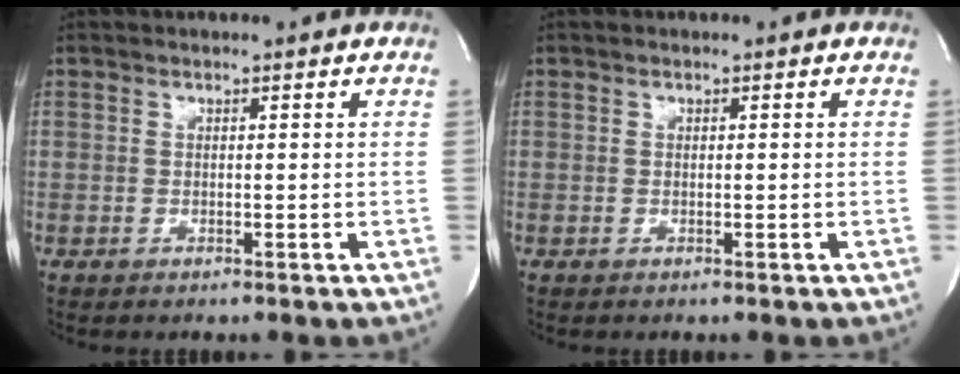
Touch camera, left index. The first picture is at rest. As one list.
[{"total": 0.0}]